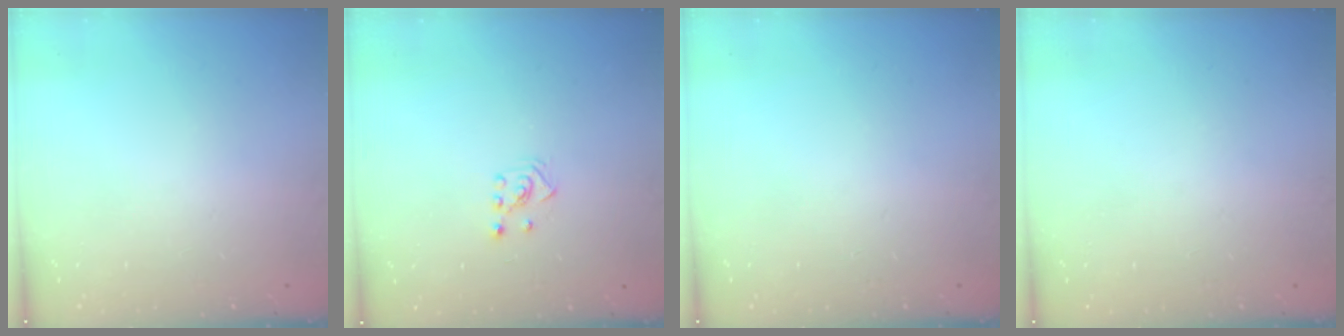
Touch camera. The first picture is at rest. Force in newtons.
{"total": 2.3, "press": 2.2, "slide": 0.7}
{"total": 0.0}
{"total": 0.0}